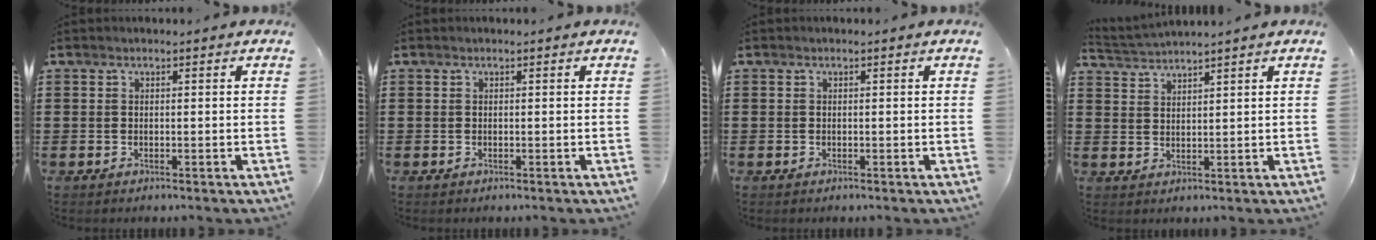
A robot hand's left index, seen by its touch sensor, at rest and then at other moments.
{"total": 0.0}
{"total": 0.0}
{"total": 2.3, "force": [2.2, -0.6, -0.1], "torque": [-0.006, -0.010, 0.043]}